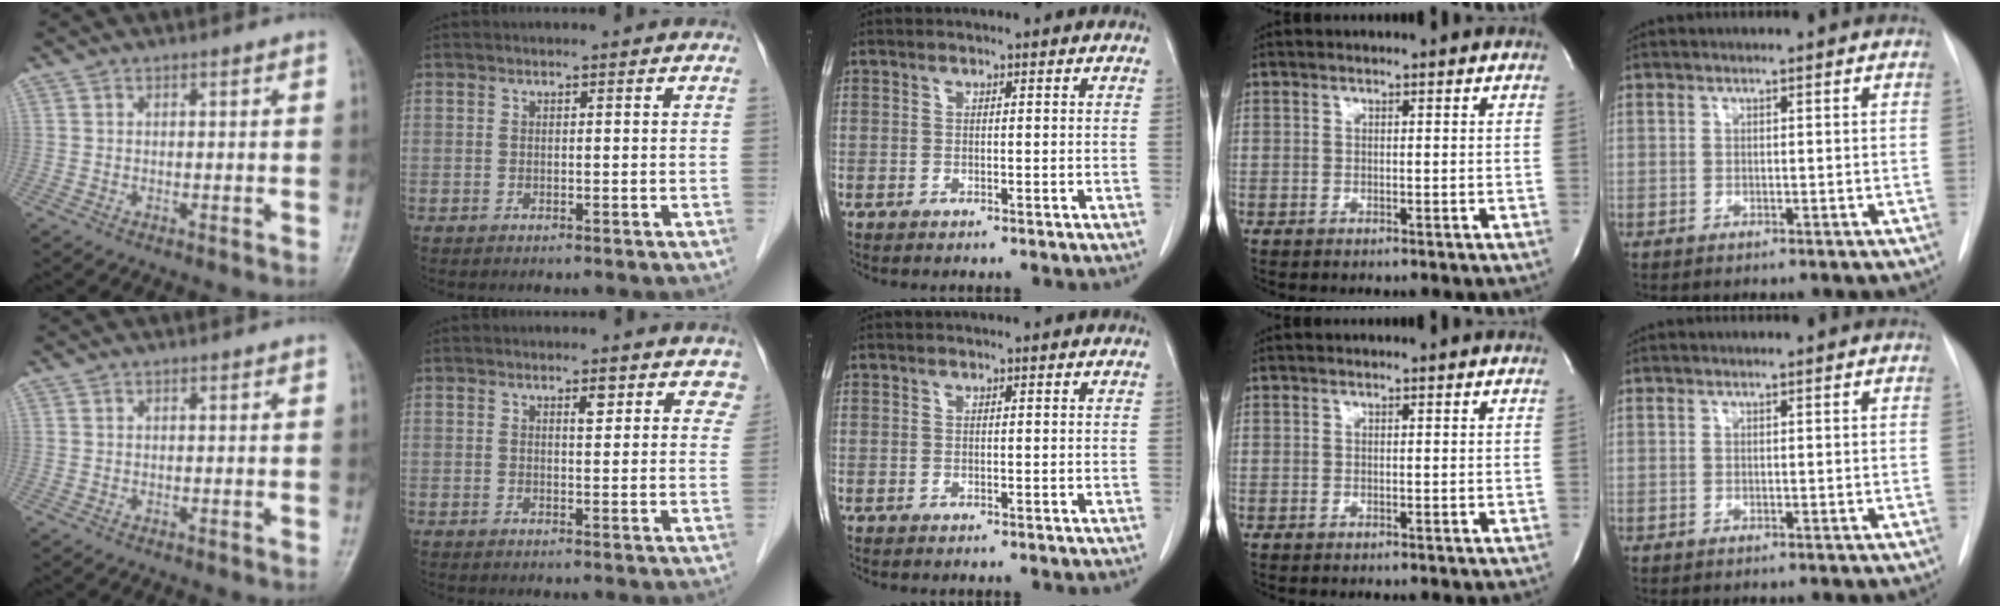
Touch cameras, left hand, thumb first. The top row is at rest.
{"index": {"total": 3.8, "force": [2.7, 1.5, 2.2], "torque": [-0.006, -0.009, 0.024]}}